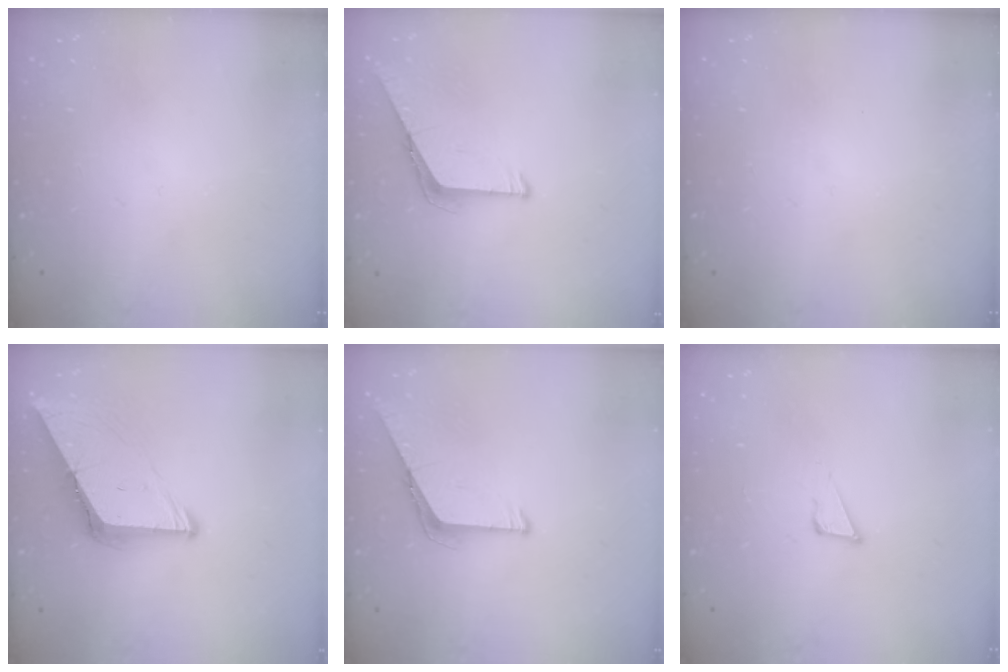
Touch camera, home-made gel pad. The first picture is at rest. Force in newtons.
{"total": 6.5, "press": 6.4, "slide": 0.5}
{"total": 0.0}
{"total": 8.6, "press": 8.6, "slide": 0.9}
{"total": 6.5, "press": 6.4, "slide": 0.5}
{"total": 3.8, "press": 3.7, "slide": 0.9}